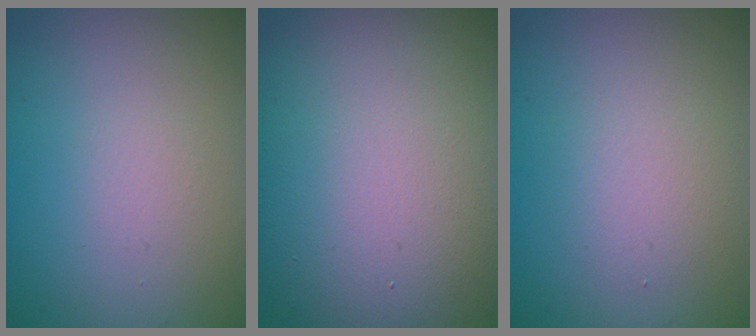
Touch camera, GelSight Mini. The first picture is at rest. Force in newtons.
{"total": 16.4, "press": 16.4, "slide": 1.0}
{"total": 2.4, "press": 2.4, "slide": 0.2}